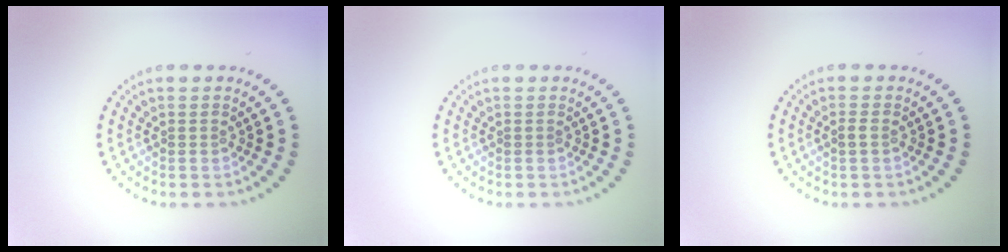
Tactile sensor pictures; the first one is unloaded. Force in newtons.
{"total": 0.0}
{"total": 0.7, "press": 0.7, "slide": 0.1}